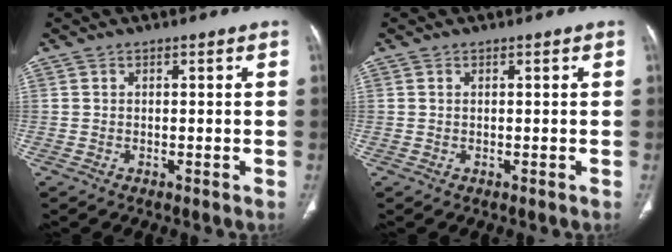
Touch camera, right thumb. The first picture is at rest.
{"total": 0.0}